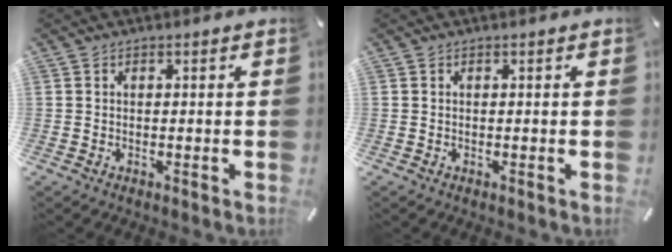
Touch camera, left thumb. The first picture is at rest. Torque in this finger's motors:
{"motor_torque": [-0.04, -0.03, 0.03, 0.03, 0.00]}